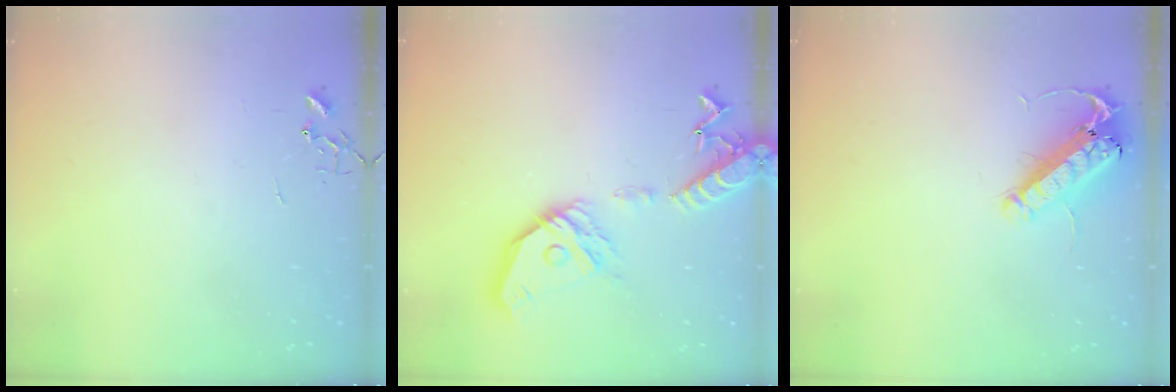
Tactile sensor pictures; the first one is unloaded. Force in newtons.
{"total": 20.0, "press": 19.7, "slide": 3.5}
{"total": 14.7, "press": 14.4, "slide": 2.7}